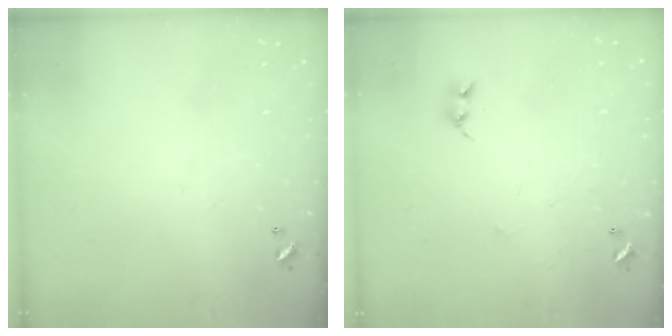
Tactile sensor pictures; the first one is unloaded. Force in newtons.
{"total": 2.4, "press": 2.4, "slide": 0.4}